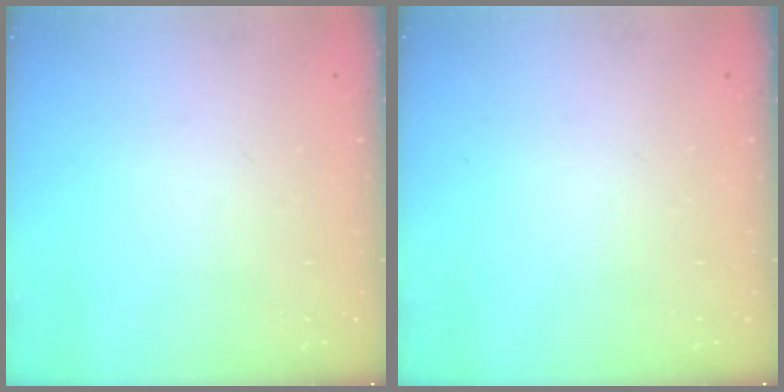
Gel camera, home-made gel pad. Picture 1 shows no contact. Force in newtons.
{"total": 0.0}